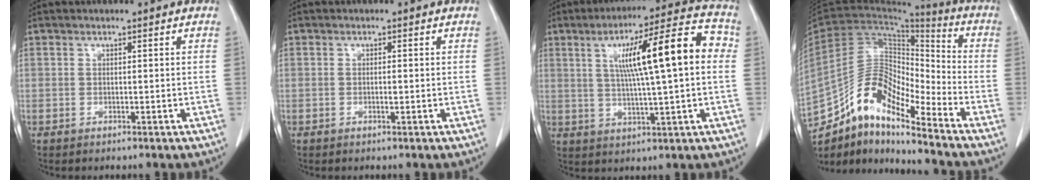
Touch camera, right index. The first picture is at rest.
{"total": 0.8, "force": [-0.2, 0.1, 0.7], "torque": [-0.014, 0.000, -0.002]}
{"total": 15.0, "force": [2.6, 1.3, 14.7], "torque": [-0.226, 0.030, 0.040]}
{"total": 13.1, "force": [-10.4, 3.4, 7.3], "torque": [-0.135, 0.046, -0.186]}